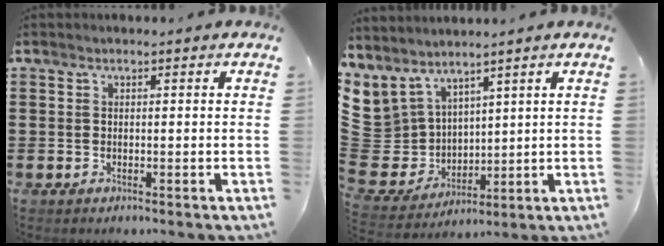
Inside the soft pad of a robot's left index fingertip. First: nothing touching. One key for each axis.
{"total": 6.3, "fx": 4.1, "fy": 4.8, "fz": 0.1, "tx": -0.061, "ty": -0.043, "tz": 0.080}